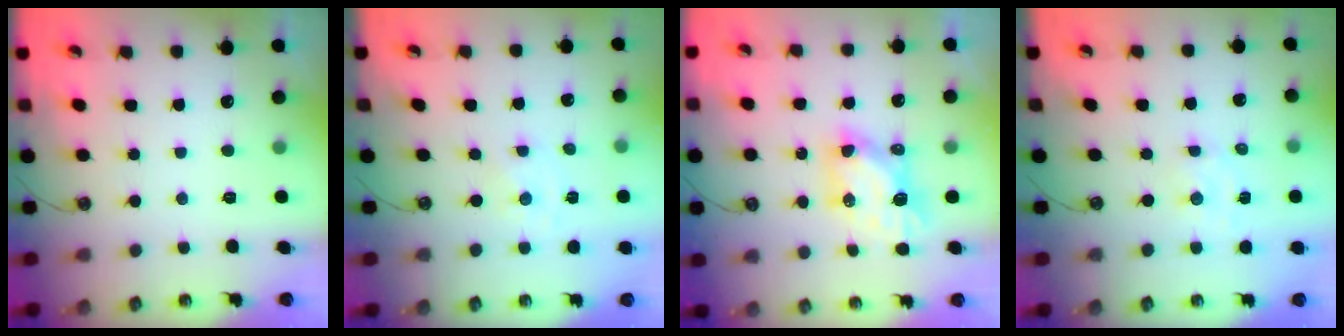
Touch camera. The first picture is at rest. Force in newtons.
{"total": 0.0}
{"total": 6.9, "press": 6.9, "slide": 0.6}
{"total": 1.9, "press": 1.9, "slide": 0.3}